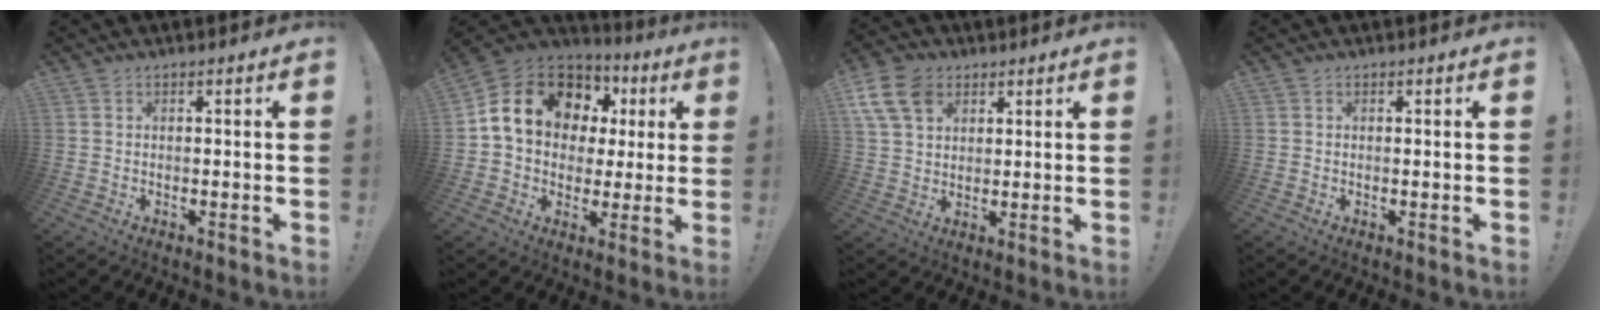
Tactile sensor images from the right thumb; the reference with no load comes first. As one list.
[{"total": 17.0, "force": [6.3, 12.6, 9.6], "torque": [-0.149, -0.022, 0.128]}, {"total": 11.8, "force": [5.4, 8.2, 6.5], "torque": [-0.127, -0.018, 0.108]}, {"total": 0.0}]